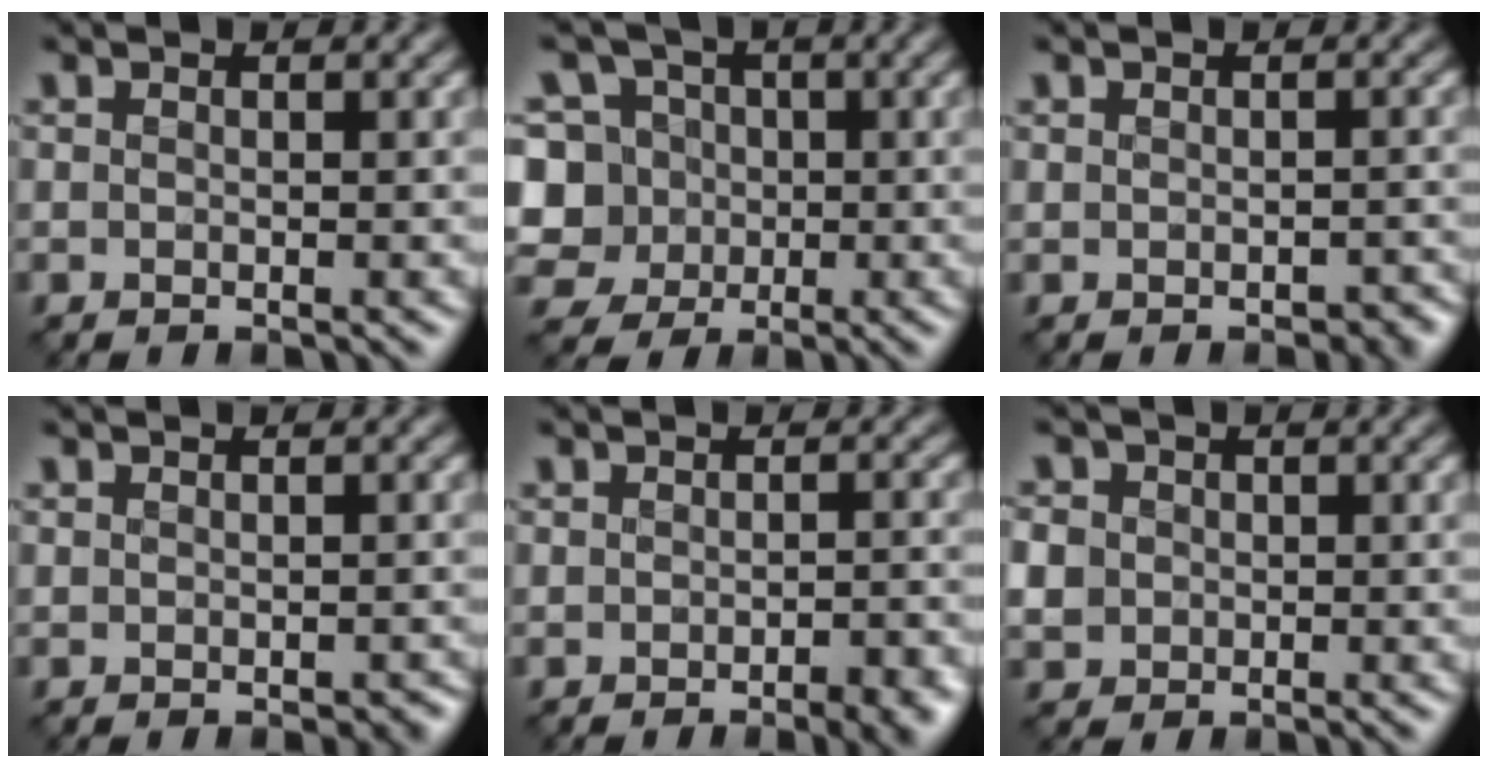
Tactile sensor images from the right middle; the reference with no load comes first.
{"total": 9.2, "force": [1.0, 8.5, 3.4], "torque": [-0.089, 0.039, -0.011]}
{"total": 1.2, "force": [-0.4, 0.9, 0.7], "torque": [-0.010, -0.008, -0.006]}
{"total": 0.9, "force": [-0.1, 0.7, 0.5], "torque": [-0.008, -0.007, -0.002]}
{"total": 3.8, "force": [-2.2, 1.6, 2.6], "torque": [-0.028, 0.007, -0.014]}
{"total": 4.1, "force": [0.2, 3.9, 1.4], "torque": [-0.037, 0.022, -0.013]}